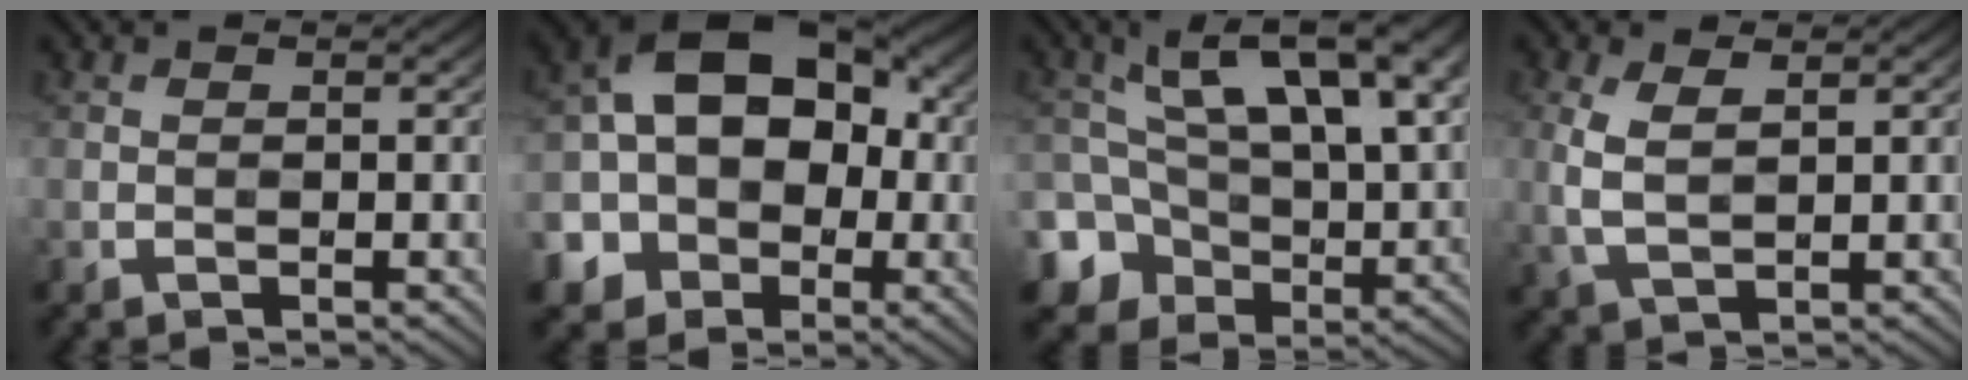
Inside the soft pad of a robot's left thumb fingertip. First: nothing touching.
{"total": 17.4, "force": [-2.2, 13.9, 10.1], "torque": [-0.191, -0.003, -0.063]}
{"total": 14.0, "force": [3.5, 9.1, 10.0], "torque": [-0.189, -0.009, 0.079]}
{"total": 3.9, "force": [1.3, 1.8, 3.2], "torque": [-0.087, 0.000, 0.030]}